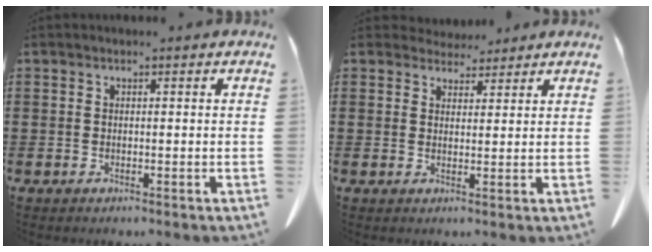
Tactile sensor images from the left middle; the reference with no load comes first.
{"total": 3.0, "force": [2.6, 1.3, 0.5], "torque": [-0.010, -0.001, 0.049]}